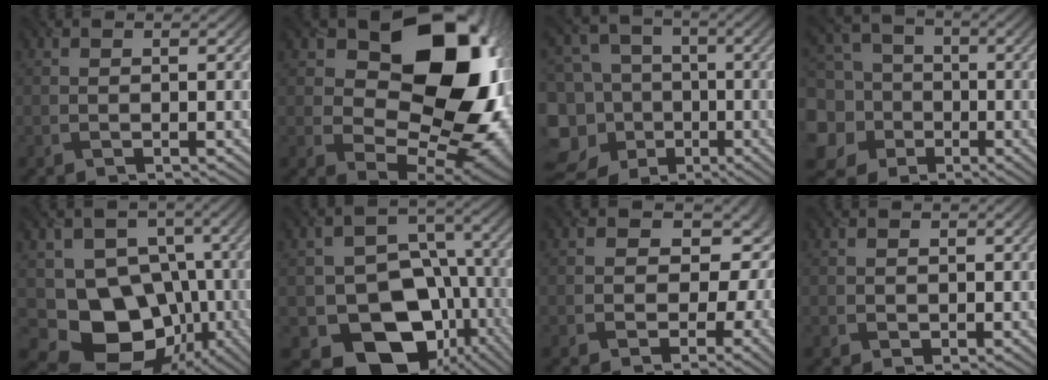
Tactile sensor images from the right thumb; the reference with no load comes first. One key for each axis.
{"total": 18.7, "fx": 5.2, "fy": 12.8, "fz": 12.5, "tx": -0.162, "ty": -0.002, "tz": 0.093}
{"total": 14.5, "fx": -3.8, "fy": 13.4, "fz": 4.1, "tx": -0.184, "ty": 0.005, "tz": -0.072}
{"total": 11.2, "fx": -1.5, "fy": 10.6, "fz": 3.5, "tx": -0.163, "ty": -0.012, "tz": -0.045}
{"total": 11.1, "fx": -2.6, "fy": 9.3, "fz": 5.3, "tx": -0.082, "ty": -0.034, "tz": -0.045}
{"total": 15.8, "fx": -7.2, "fy": 11.9, "fz": 7.5, "tx": -0.113, "ty": -0.030, "tz": -0.113}
{"total": 7.8, "fx": -1.1, "fy": 6.6, "fz": 3.9, "tx": -0.027, "ty": 0.001, "tz": -0.021}
{"total": 1.3, "fx": 0.4, "fy": 0.7, "fz": -1.0, "tx": 0.008, "ty": -0.008, "tz": 0.008}